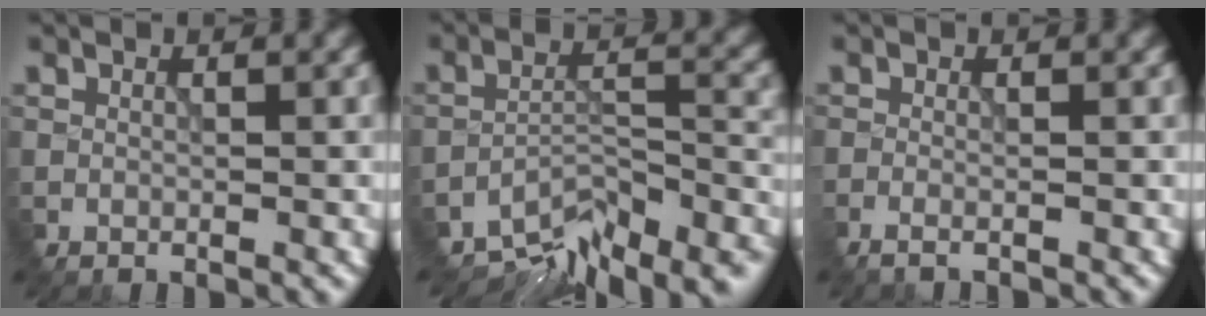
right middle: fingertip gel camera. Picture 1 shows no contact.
{"total": 9.2, "force": [-8.0, 3.0, 3.5], "torque": [-0.059, 0.000, -0.125]}
{"total": 1.5, "force": [-0.8, 0.7, 1.1], "torque": [0.003, 0.010, -0.022]}